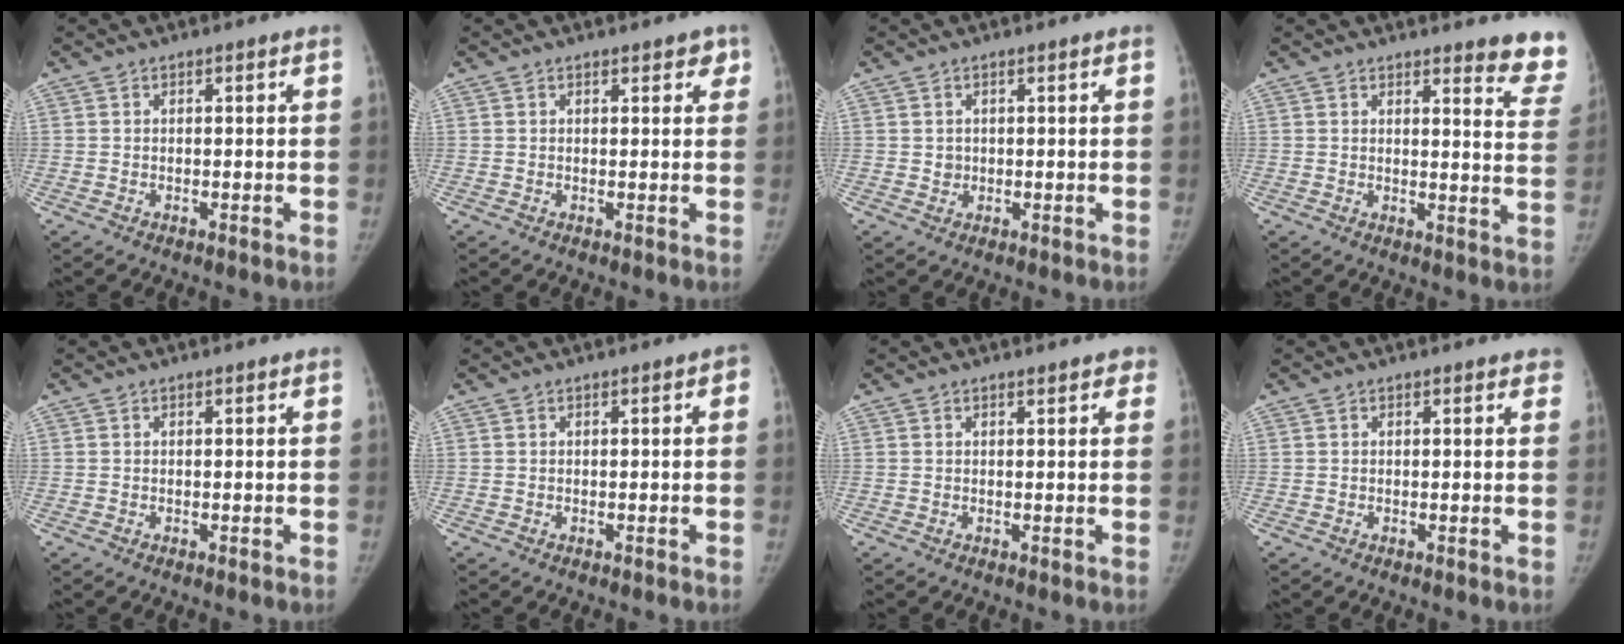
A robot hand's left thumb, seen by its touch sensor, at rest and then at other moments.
{"total": 2.5, "force": [1.6, 1.4, 1.5], "torque": [0.009, -0.003, 0.014]}
{"total": 1.2, "force": [0.1, 1.1, 0.3], "torque": [0.004, 0.001, 0.004]}
{"total": 9.6, "force": [8.8, 1.7, 3.5], "torque": [-0.005, -0.079, 0.075]}
{"total": 0.0}
{"total": 1.0, "force": [0.0, 0.5, 0.9], "torque": [-0.003, 0.005, -0.003]}
{"total": 1.6, "force": [1.1, 0.9, 0.8], "torque": [0.010, 0.002, 0.007]}
{"total": 1.5, "force": [1.1, 0.7, 0.6], "torque": [0.006, -0.001, 0.003]}